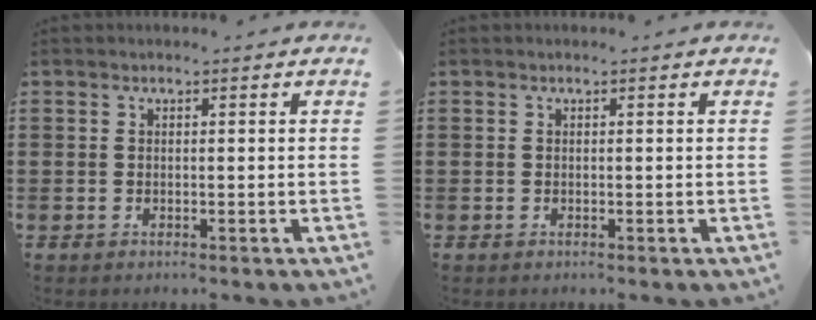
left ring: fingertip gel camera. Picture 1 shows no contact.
{"total": 0.0}